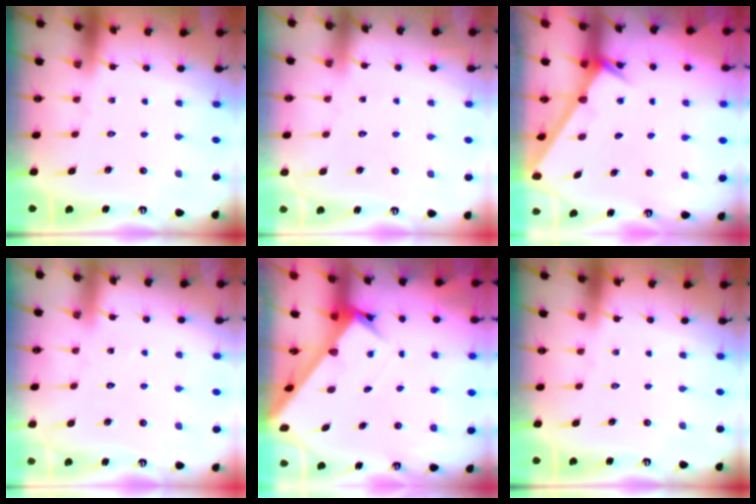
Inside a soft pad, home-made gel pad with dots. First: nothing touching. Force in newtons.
{"total": 3.1, "press": 3.1, "slide": 0.2}
{"total": 2.6, "press": 2.6, "slide": 0.0}
{"total": 4.1, "press": 4.1, "slide": 0.3}
{"total": 3.4, "press": 3.4, "slide": 0.3}
{"total": 0.0}